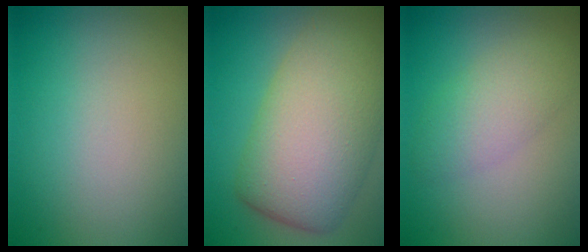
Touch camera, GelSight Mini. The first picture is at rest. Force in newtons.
{"total": 10.3, "press": 10.3, "slide": 0.6}
{"total": 3.4, "press": 3.4, "slide": 0.0}